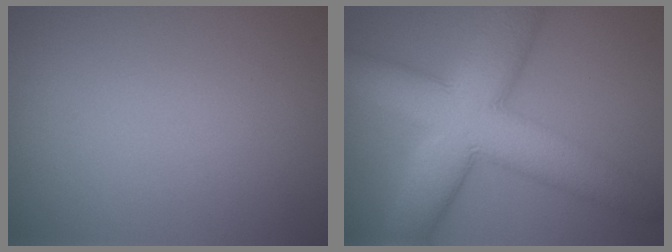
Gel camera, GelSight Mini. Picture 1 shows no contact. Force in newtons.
{"total": 11.4, "press": 11.4, "slide": 0.2}